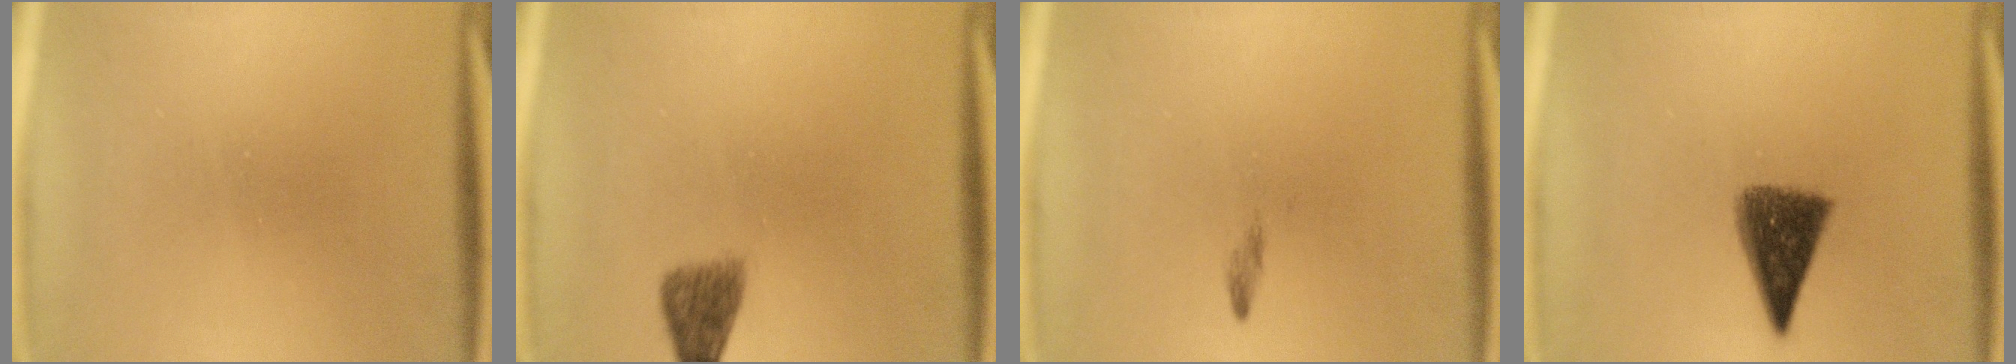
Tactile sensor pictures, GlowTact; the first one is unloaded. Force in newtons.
{"total": 2.7}
{"total": 0.7}
{"total": 7.9}